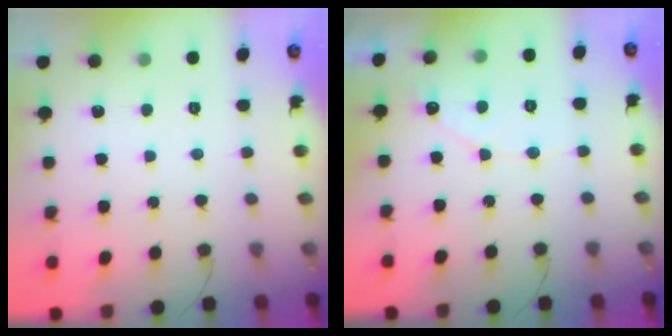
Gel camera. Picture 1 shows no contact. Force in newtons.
{"total": 5.1, "press": 5.1, "slide": 0.4}